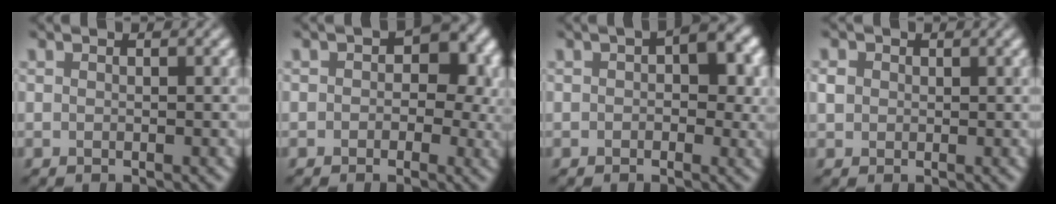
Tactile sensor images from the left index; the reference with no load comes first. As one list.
[{"total": 6.5, "force": [0.8, 4.8, 4.3], "torque": [-0.005, 0.012, -0.003]}, {"total": 3.9, "force": [0.7, 2.3, 3.1], "torque": [-0.025, 0.006, 0.002]}, {"total": 1.0, "force": [0.1, 1.0, 0.1], "torque": [0.002, 0.001, -0.001]}]